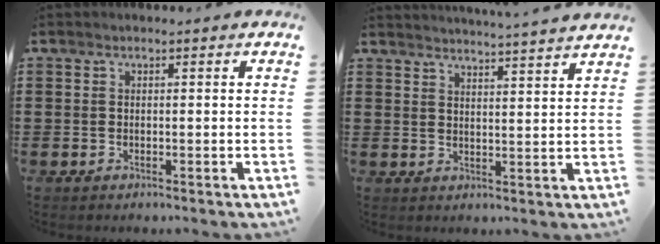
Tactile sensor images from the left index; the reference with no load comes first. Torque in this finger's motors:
{"motor_torque": [1.06, -1.08, 0.44, 0.13]}